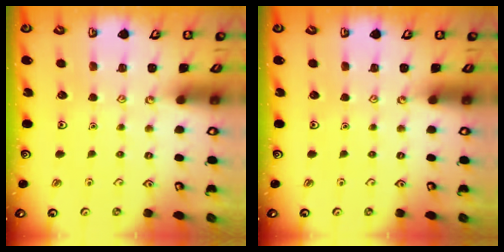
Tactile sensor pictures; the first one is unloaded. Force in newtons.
{"total": 0.0}